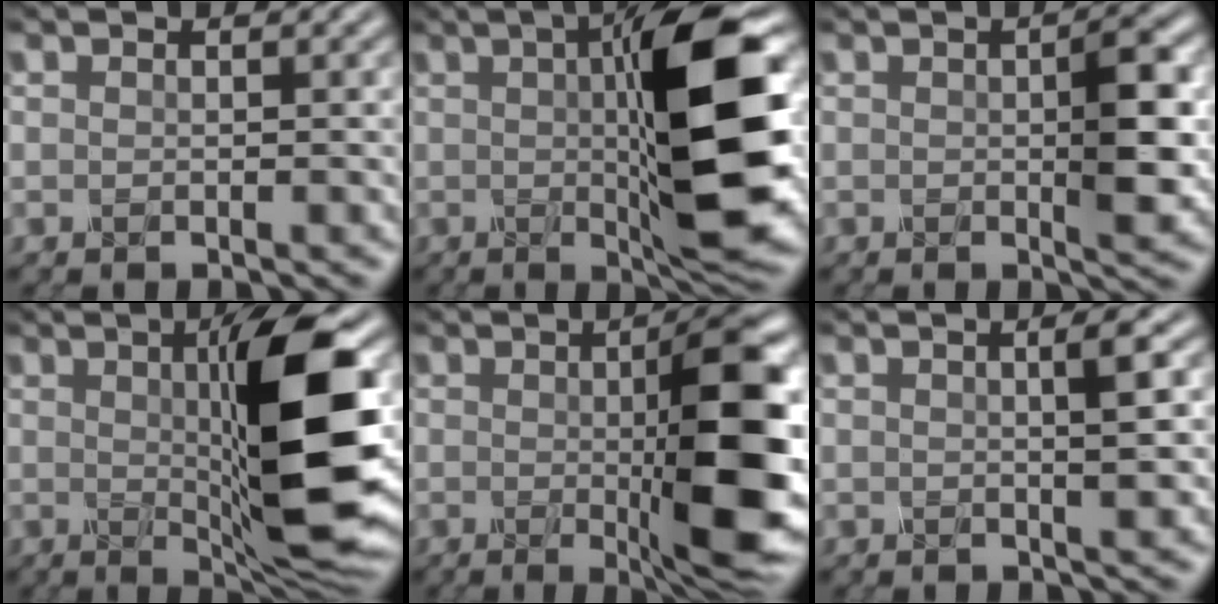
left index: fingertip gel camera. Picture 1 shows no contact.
{"total": 12.3, "force": [1.2, 2.5, 11.9], "torque": [-0.169, 0.002, 0.024]}
{"total": 4.3, "force": [0.2, 0.9, 4.2], "torque": [-0.060, 0.002, 0.002]}
{"total": 11.9, "force": [0.9, 2.3, 11.7], "torque": [-0.161, -0.005, 0.024]}
{"total": 11.5, "force": [0.0, 2.4, 11.2], "torque": [-0.132, -0.009, 0.002]}
{"total": 2.9, "force": [0.4, 0.5, 2.8], "torque": [-0.037, 0.006, 0.001]}